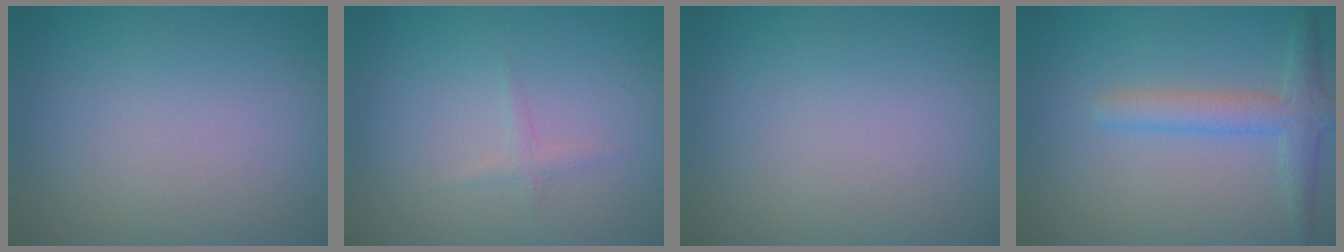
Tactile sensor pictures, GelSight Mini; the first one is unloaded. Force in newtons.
{"total": 0.8, "press": 0.8, "slide": 0.0}
{"total": 0.0}
{"total": 3.0, "press": 3.0, "slide": 0.1}